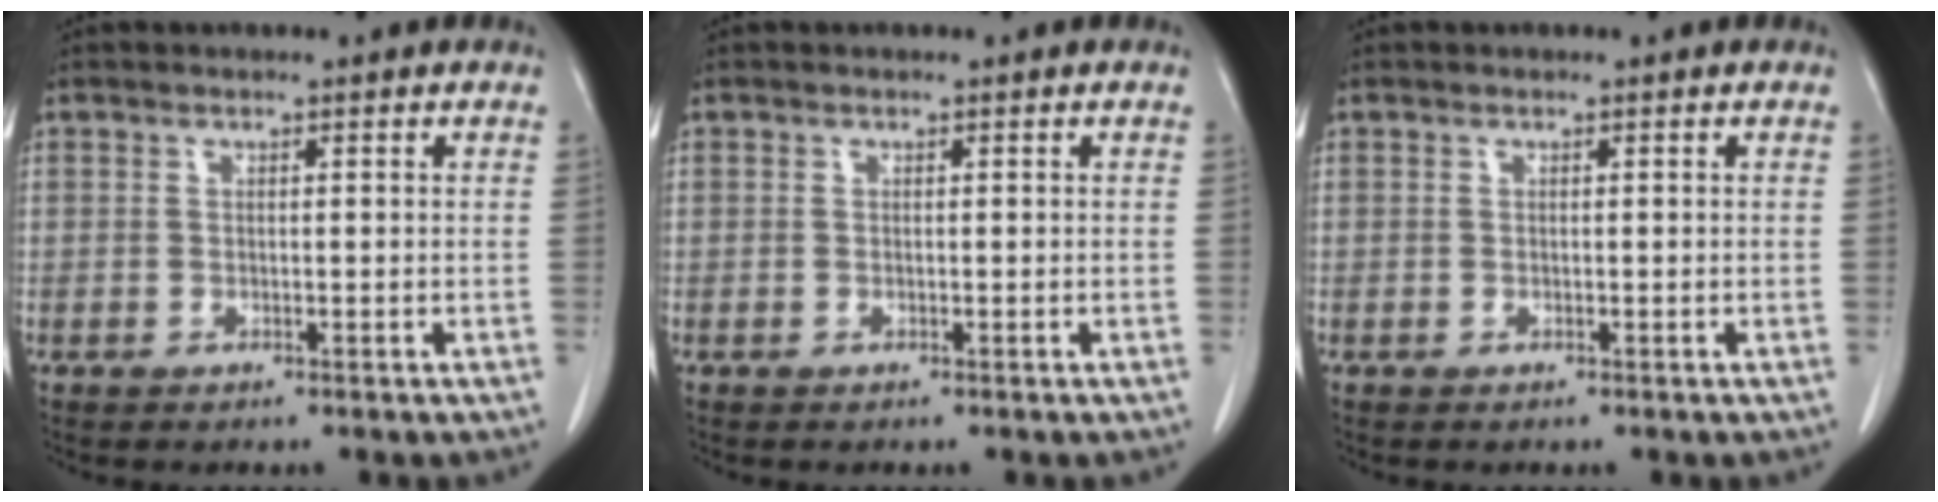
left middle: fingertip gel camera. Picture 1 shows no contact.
{"total": 0.0}
{"total": 0.0}